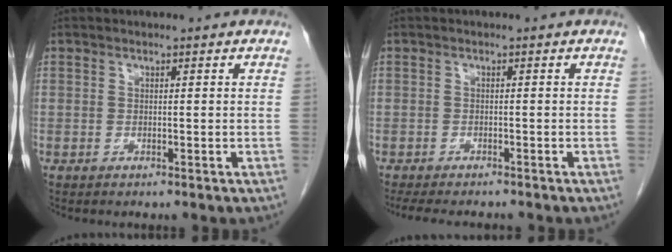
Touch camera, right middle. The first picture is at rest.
{"total": 7.6, "force": [-6.8, 1.5, 3.2], "torque": [-0.044, -0.014, -0.096]}